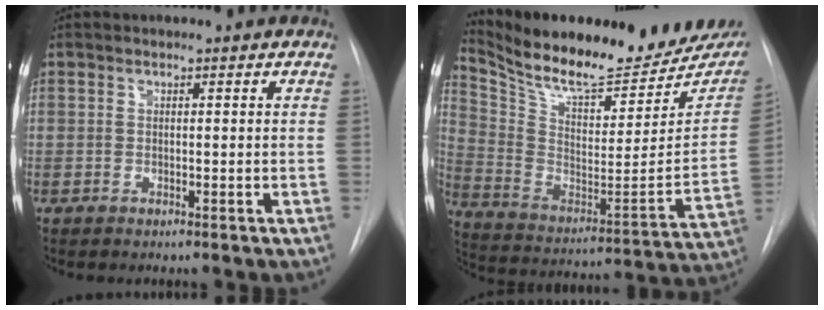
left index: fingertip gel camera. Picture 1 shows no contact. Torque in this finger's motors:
{"motor_torque": [0.06, -0.35, 0.10, 0.05]}